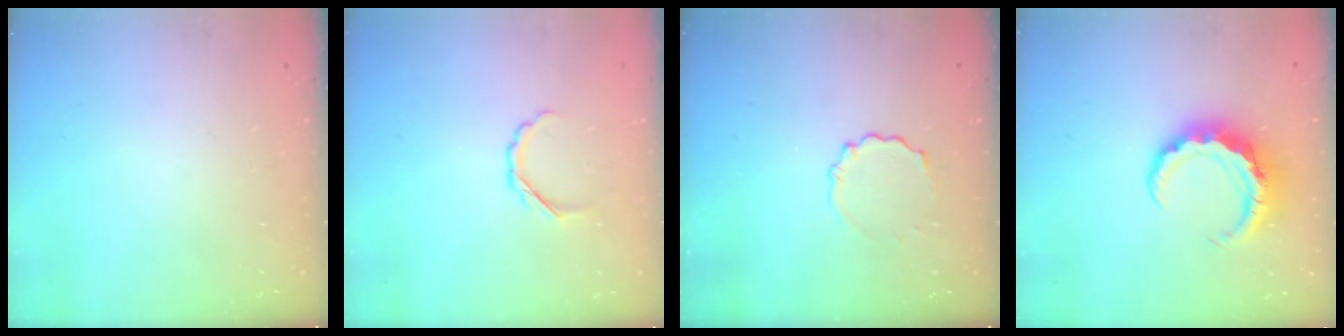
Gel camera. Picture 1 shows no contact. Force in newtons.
{"total": 3.7, "press": 3.6, "slide": 1.0}
{"total": 3.5, "press": 3.3, "slide": 1.2}
{"total": 7.9, "press": 7.7, "slide": 1.7}